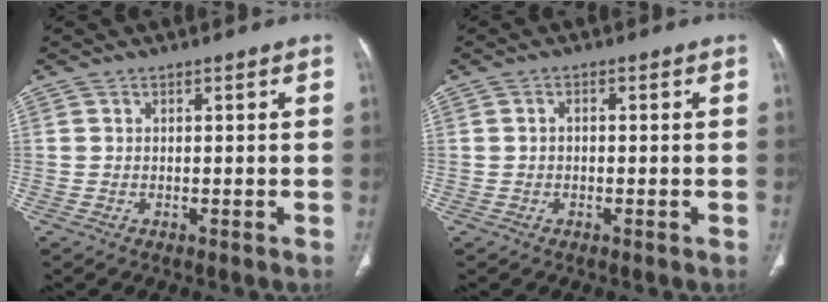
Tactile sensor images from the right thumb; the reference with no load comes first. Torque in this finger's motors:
{"motor_torque": [0.11, -0.17, -0.12, 0.07, 0.06]}